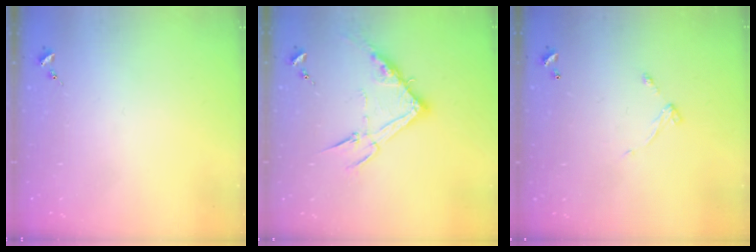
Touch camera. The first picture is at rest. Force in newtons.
{"total": 13.9, "press": 13.8, "slide": 0.9}
{"total": 5.7, "press": 5.7, "slide": 0.5}